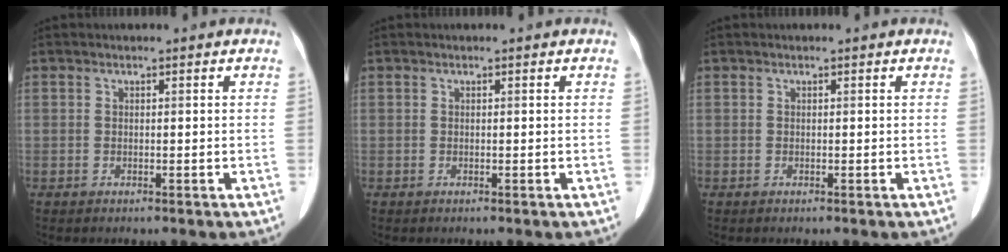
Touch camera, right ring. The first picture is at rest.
{"total": 0.0}
{"total": 0.0}